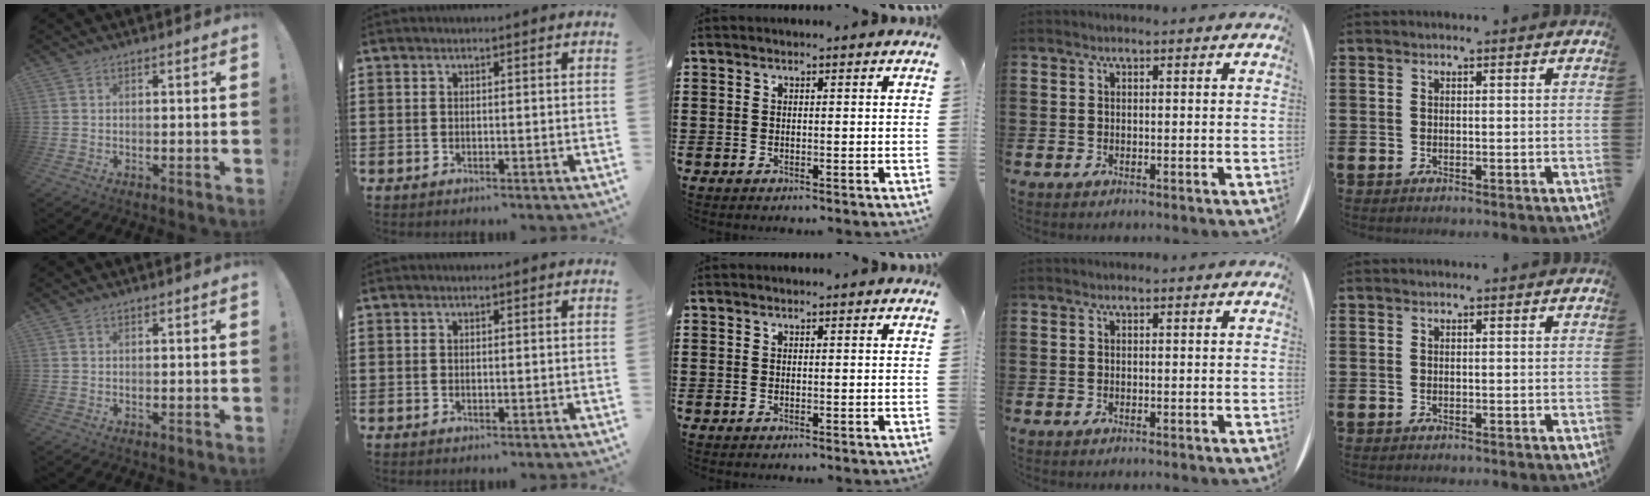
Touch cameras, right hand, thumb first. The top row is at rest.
{}